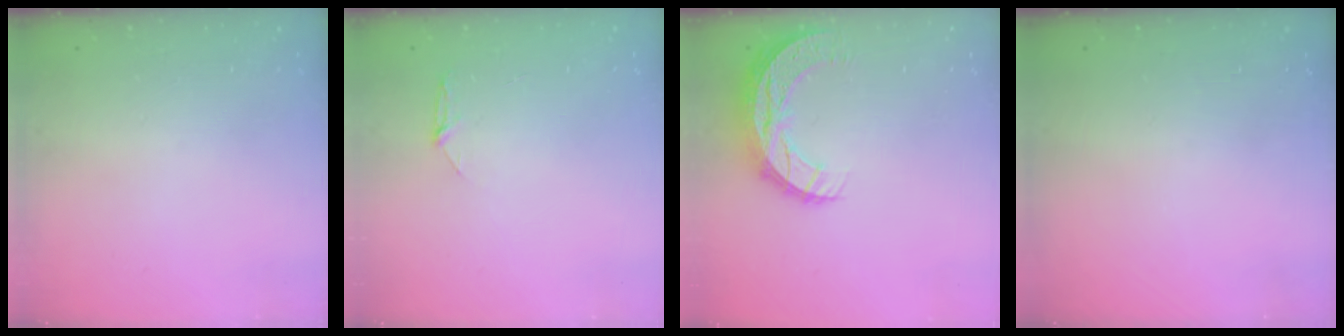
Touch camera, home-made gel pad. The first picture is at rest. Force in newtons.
{"total": 3.9, "press": 3.9, "slide": 0.5}
{"total": 11.7, "press": 11.6, "slide": 0.8}
{"total": 0.0}